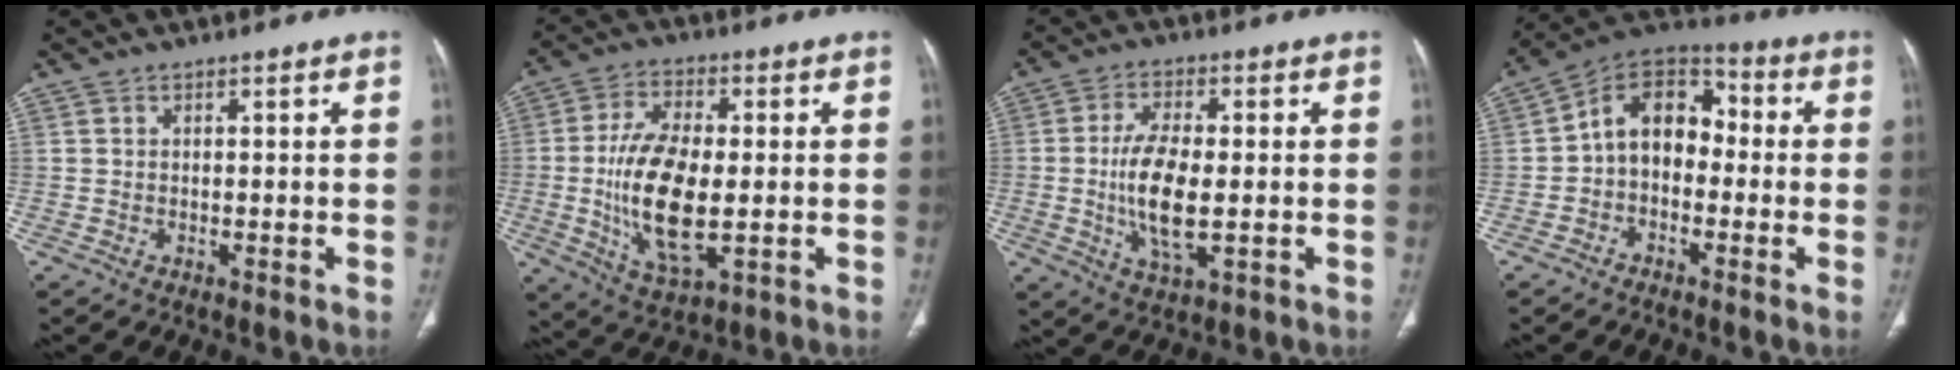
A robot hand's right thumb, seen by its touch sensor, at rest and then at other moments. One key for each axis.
{"total": 15.7, "fx": -1.4, "fy": 7.4, "fz": 13.7, "tx": -0.260, "ty": -0.008, "tz": -0.021}
{"total": 10.8, "fx": -1.0, "fy": 4.4, "fz": 9.8, "tx": -0.194, "ty": -0.006, "tz": -0.016}
{"total": 11.4, "fx": -1.0, "fy": 8.3, "fz": 7.8, "tx": -0.094, "ty": 0.044, "tz": -0.036}